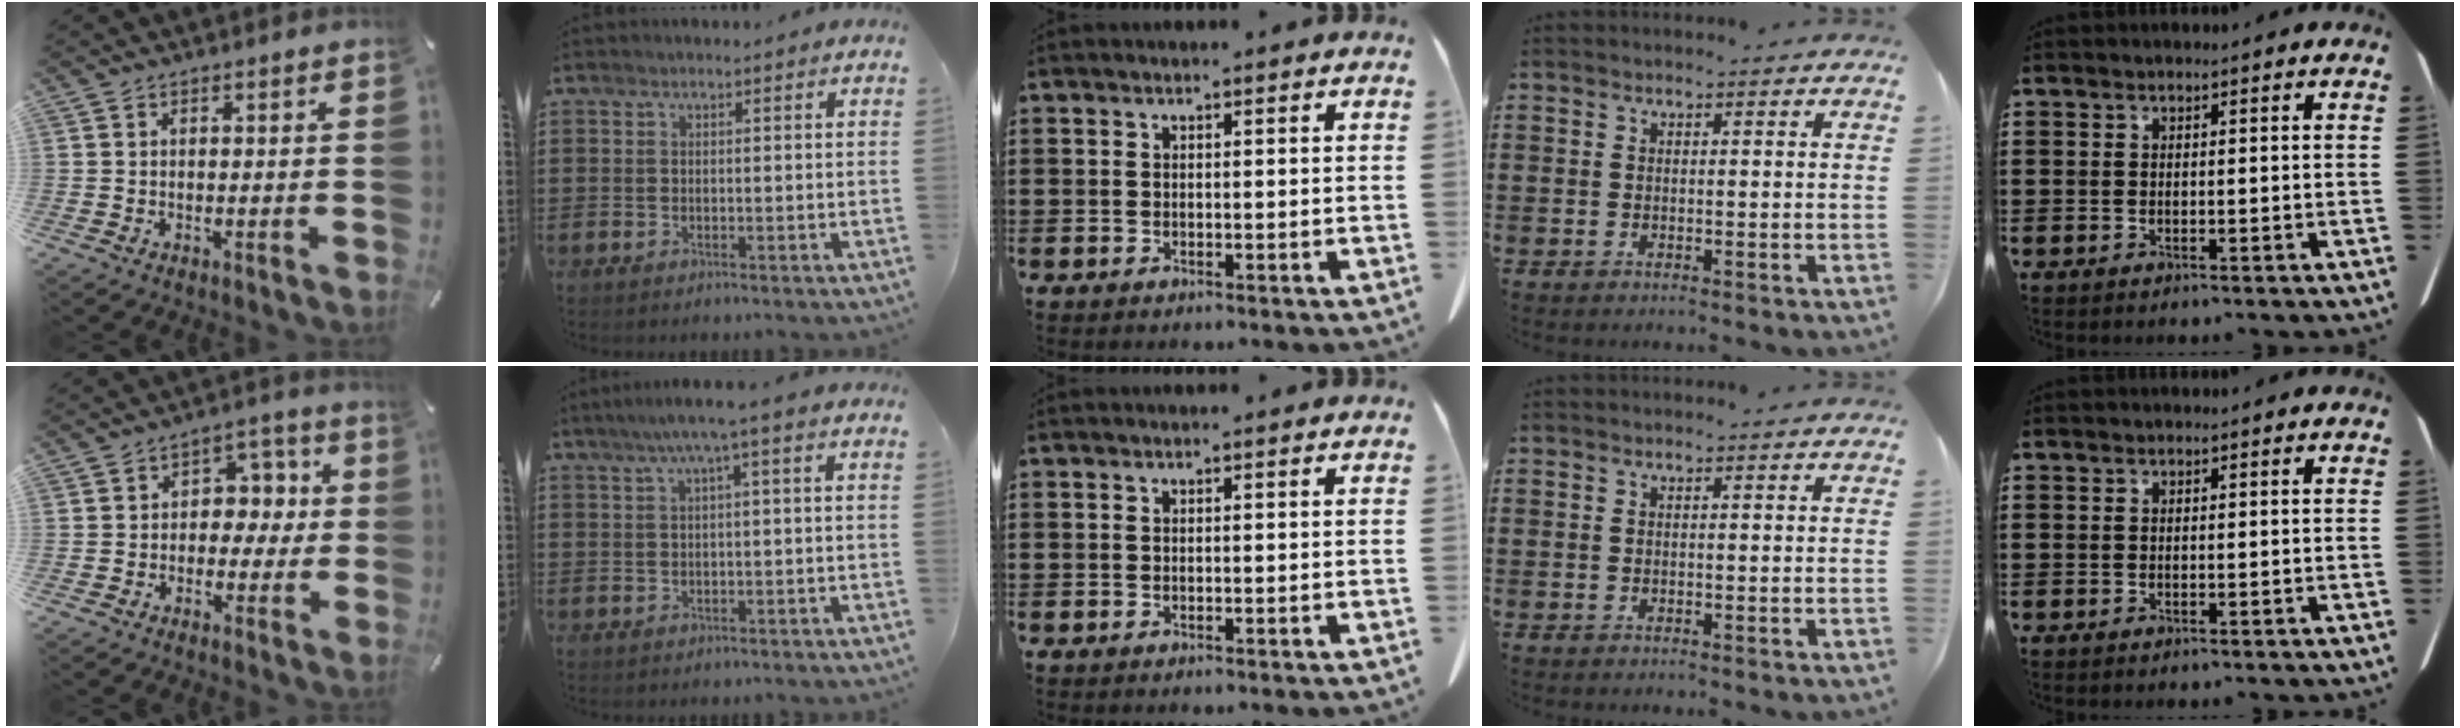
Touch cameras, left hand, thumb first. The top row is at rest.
{"thumb": {"total": 6.2, "force": [-0.8, 5.3, 3.1], "torque": [-0.034, 0.006, -0.022]}, "index": {"total": 3.3, "force": [0.4, -0.3, 3.2], "torque": [-0.060, -0.001, 0.004]}}